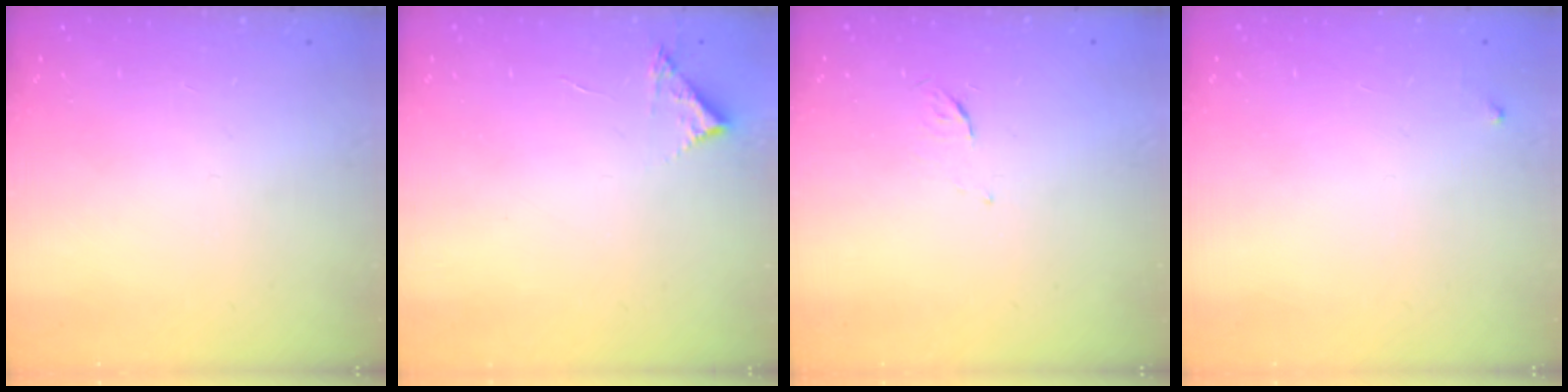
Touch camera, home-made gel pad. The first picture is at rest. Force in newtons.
{"total": 3.6, "press": 3.6, "slide": 0.1}
{"total": 3.7, "press": 3.6, "slide": 0.5}
{"total": 3.6, "press": 3.6, "slide": 0.4}